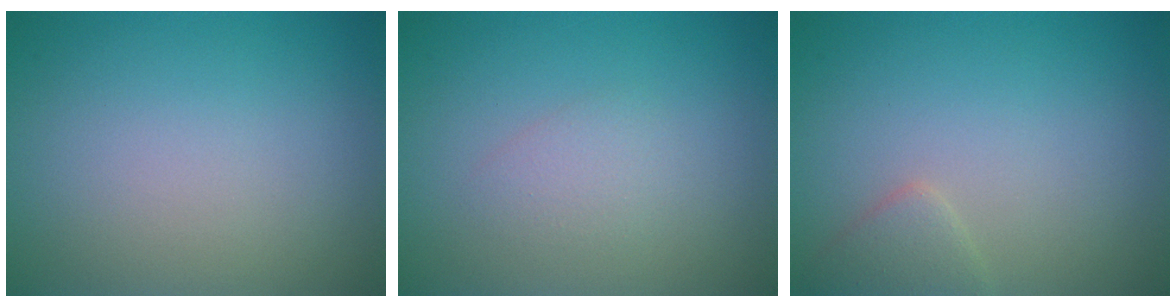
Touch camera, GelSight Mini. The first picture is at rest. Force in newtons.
{"total": 1.4, "press": 1.4, "slide": 0.0}
{"total": 1.6, "press": 1.6, "slide": 0.1}